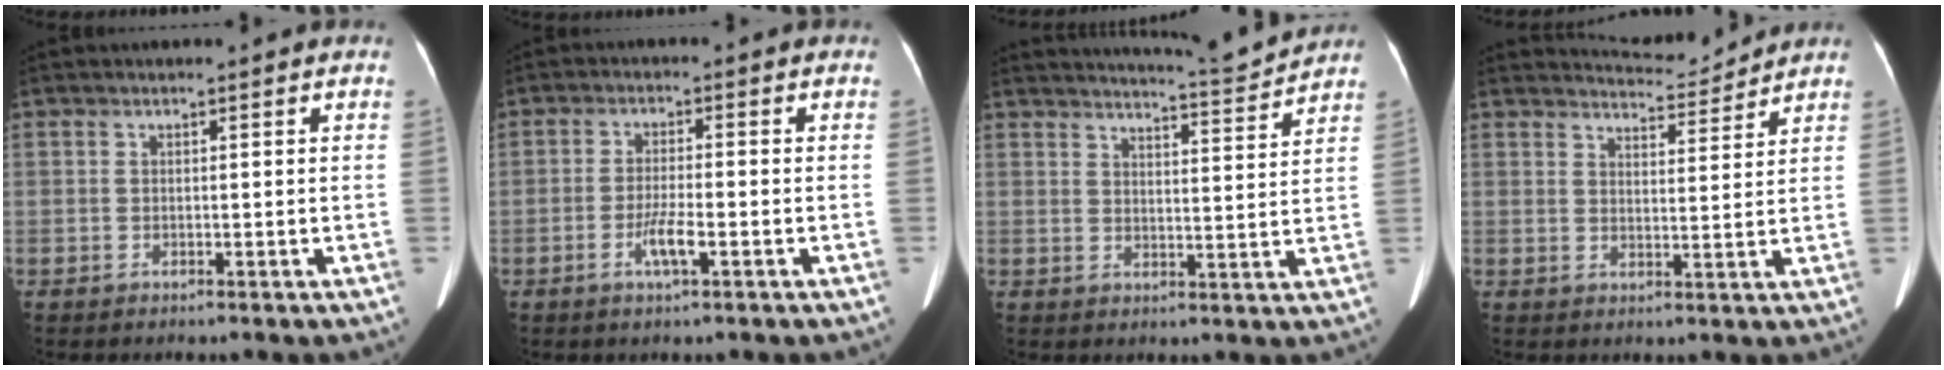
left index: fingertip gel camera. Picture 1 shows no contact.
{"total": 3.8, "force": [-1.7, 0.3, 3.3], "torque": [-0.068, -0.004, -0.033]}
{"total": 8.5, "force": [8.3, -1.3, 1.3], "torque": [-0.034, -0.019, 0.115]}
{"total": 5.1, "force": [5.1, -0.3, -0.8], "torque": [-0.003, -0.006, 0.078]}